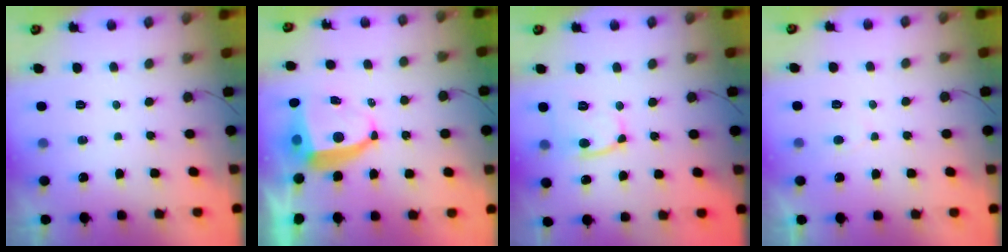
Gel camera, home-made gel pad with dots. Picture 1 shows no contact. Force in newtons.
{"total": 8.3, "press": 8.3, "slide": 1.0}
{"total": 11.1, "press": 11.0, "slide": 1.3}
{"total": 3.0, "press": 3.0, "slide": 0.3}